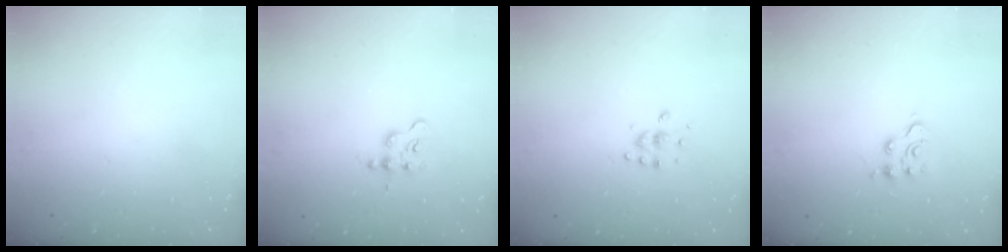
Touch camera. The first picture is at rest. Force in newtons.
{"total": 2.8, "press": 2.8, "slide": 0.3}
{"total": 5.4, "press": 5.4, "slide": 0.6}
{"total": 4.4, "press": 4.4, "slide": 0.3}